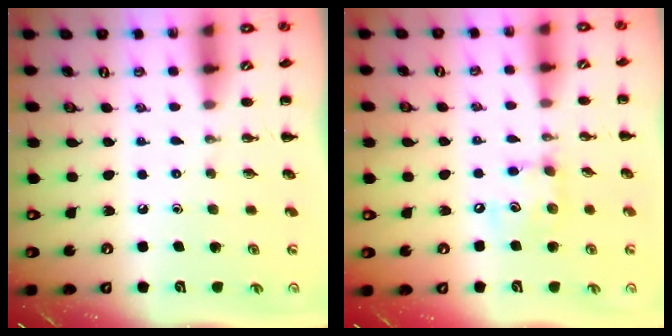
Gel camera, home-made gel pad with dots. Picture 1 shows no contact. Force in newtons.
{"total": 7.9, "press": 7.9, "slide": 0.8}